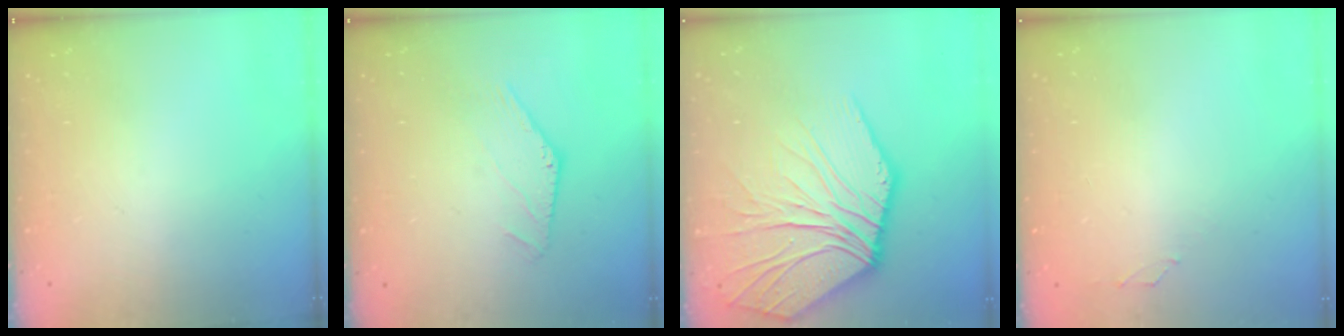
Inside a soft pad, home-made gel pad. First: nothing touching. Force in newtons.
{"total": 0.0}
{"total": 15.2, "press": 15.1, "slide": 2.0}
{"total": 0.0}